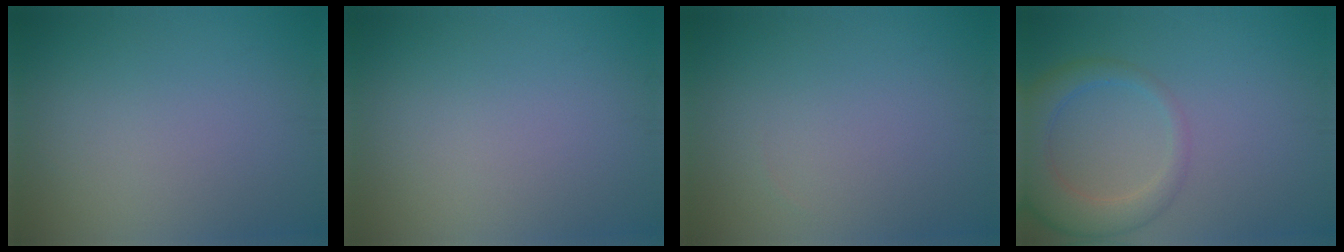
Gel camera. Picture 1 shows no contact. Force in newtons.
{"total": 0.0}
{"total": 0.0}
{"total": 4.8, "press": 4.8, "slide": 0.3}